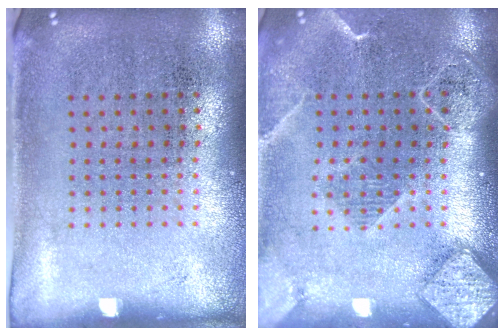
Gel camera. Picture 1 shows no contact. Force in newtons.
{"total": 2.1, "press": 1.9, "slide": 0.9}